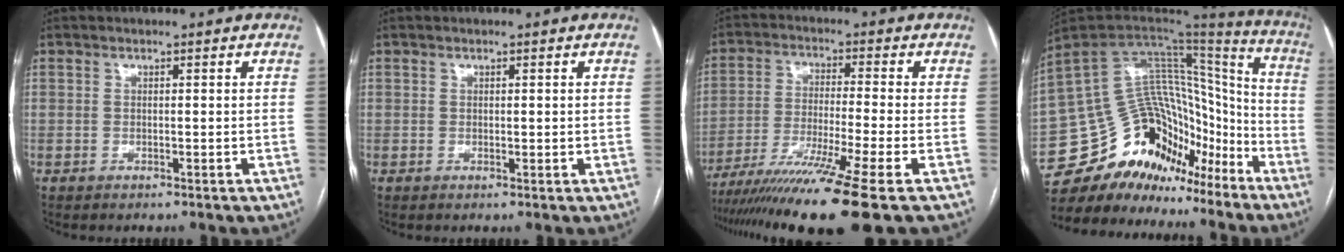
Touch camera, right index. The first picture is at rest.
{"total": 0.7, "force": [0.3, 0.4, 0.5], "torque": [-0.008, -0.003, 0.005]}
{"total": 15.5, "force": [-11.2, -2.4, 10.4], "torque": [-0.175, -0.044, -0.189]}
{"total": 20.8, "force": [-15.2, 11.5, 8.3], "torque": [-0.160, 0.078, -0.245]}